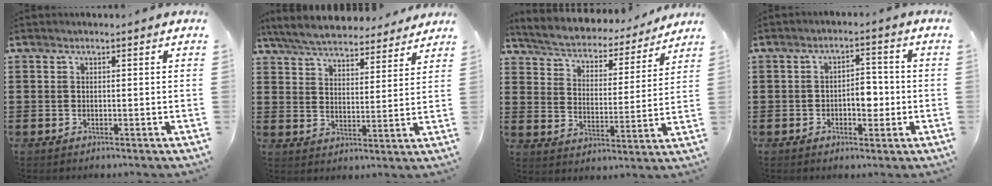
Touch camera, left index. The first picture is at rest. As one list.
[{"total": 6.1, "force": [6.0, 0.7, 1.3], "torque": [-0.054, -0.032, 0.106]}, {"total": 3.8, "force": [3.7, 0.5, 0.7], "torque": [-0.037, -0.030, 0.055]}, {"total": 4.6, "force": [-1.1, 2.5, 3.6], "torque": [-0.053, 0.002, -0.028]}]